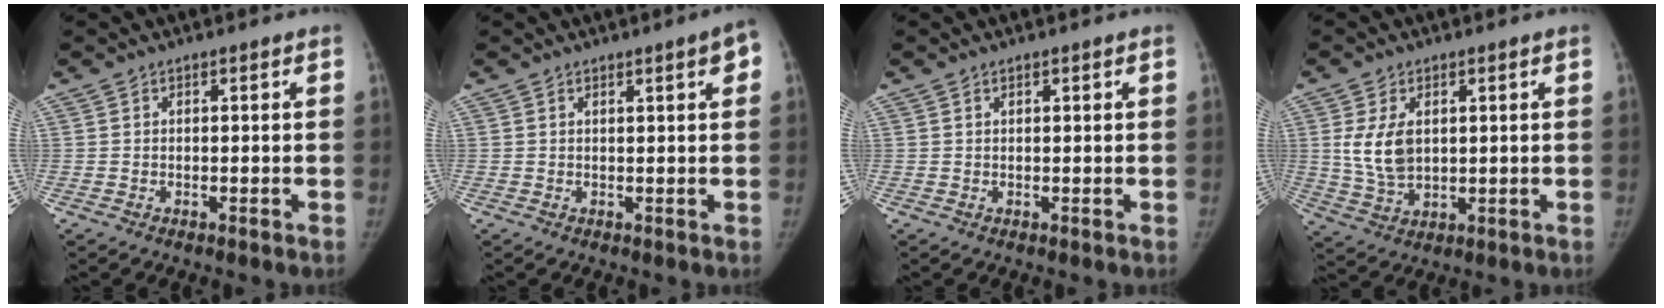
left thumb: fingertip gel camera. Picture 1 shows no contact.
{"total": 3.0, "force": [1.3, 0.5, 2.6], "torque": [-0.027, 0.000, 0.014]}
{"total": 0.6, "force": [0.4, 0.2, 0.3], "torque": [-0.005, -0.002, 0.006]}
{"total": 7.9, "force": [1.6, 4.9, 6.0], "torque": [-0.107, -0.008, 0.042]}